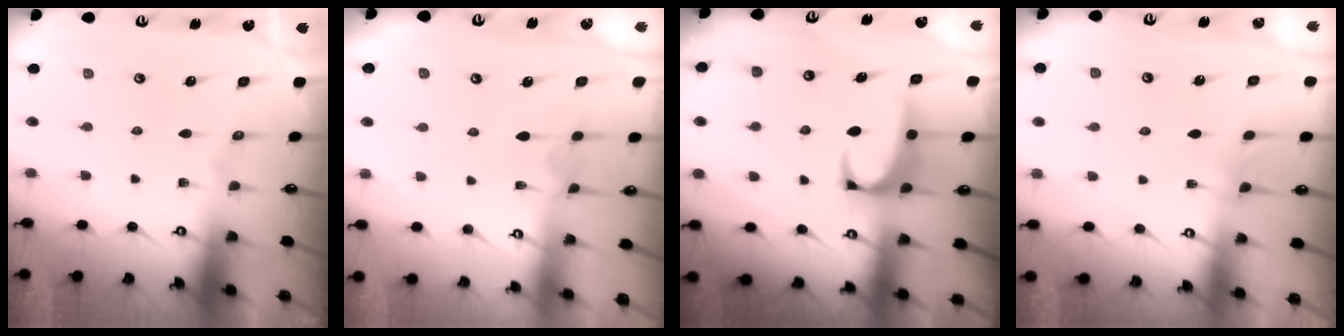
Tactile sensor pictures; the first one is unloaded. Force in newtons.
{"total": 1.2, "press": 1.1, "slide": 0.5}
{"total": 2.2, "press": 2.0, "slide": 0.9}
{"total": 2.6, "press": 2.6, "slide": 0.3}